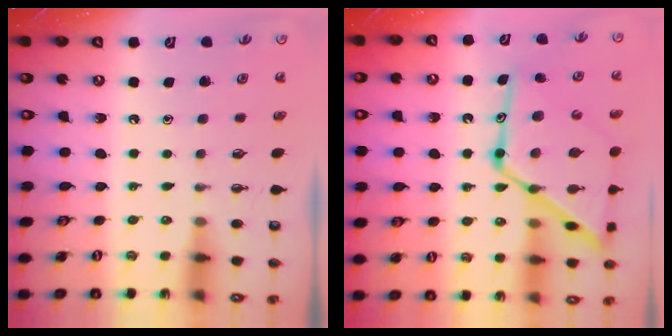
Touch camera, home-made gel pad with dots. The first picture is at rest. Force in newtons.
{"total": 22.6, "press": 22.5, "slide": 1.8}